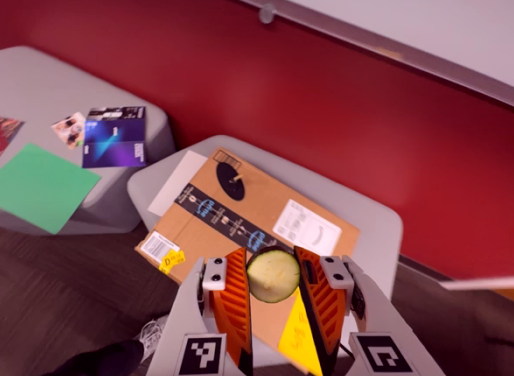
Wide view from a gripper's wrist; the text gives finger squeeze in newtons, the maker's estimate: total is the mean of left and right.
{"total": 11.6, "left": 12.1, "right": 11.1}